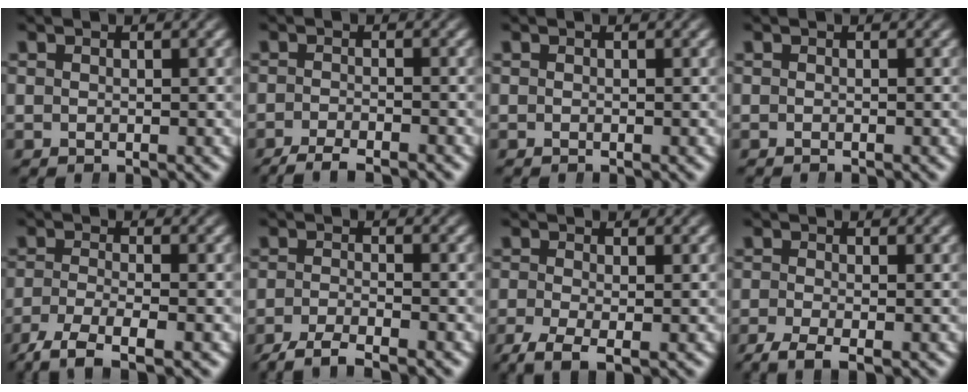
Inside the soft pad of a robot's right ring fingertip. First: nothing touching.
{"total": 3.5, "force": [-3.2, 0.9, 1.1], "torque": [-0.019, -0.008, -0.053]}
{"total": 0.0}
{"total": 0.6, "force": [-0.6, -0.1, 0.0], "torque": [-0.002, -0.002, -0.008]}
{"total": 6.1, "force": [-4.2, 2.1, 3.9], "torque": [-0.074, -0.031, -0.052]}
{"total": 5.0, "force": [-4.2, 1.4, 2.2], "torque": [-0.036, -0.015, -0.063]}
{"total": 3.9, "force": [-2.2, 1.7, 2.7], "torque": [-0.064, -0.028, -0.025]}
{"total": 3.5, "force": [-2.4, 1.4, 2.1], "torque": [-0.049, -0.018, -0.032]}